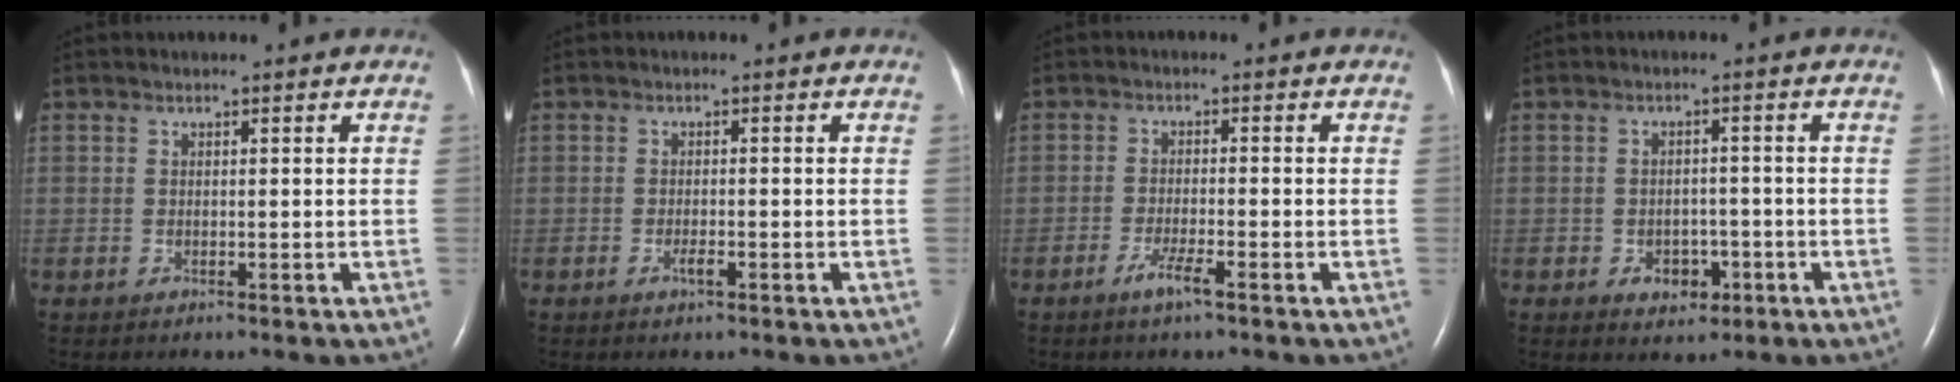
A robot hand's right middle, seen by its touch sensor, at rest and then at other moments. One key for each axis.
{"total": 1.3, "fx": -0.7, "fy": 0.2, "fz": 1.0, "tx": -0.023, "ty": -0.001, "tz": -0.012}
{"total": 3.1, "fx": -2.0, "fy": 0.0, "fz": 2.4, "tx": -0.050, "ty": -0.005, "tz": -0.039}
{"total": 3.7, "fx": -1.6, "fy": 2.7, "fz": 2.0, "tx": -0.021, "ty": 0.008, "tz": -0.014}